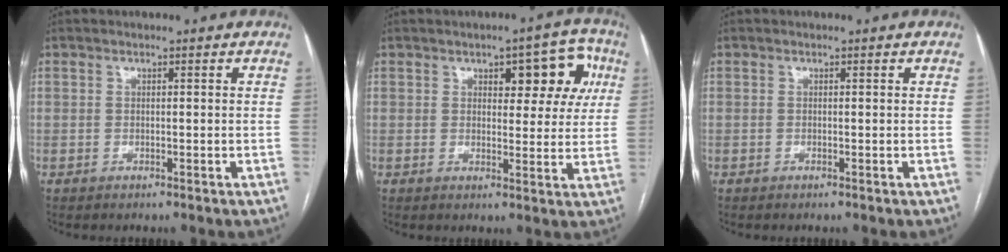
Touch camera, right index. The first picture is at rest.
{"total": 8.4, "force": [3.2, 3.7, 6.8], "torque": [-0.066, 0.024, 0.037]}
{"total": 0.0}